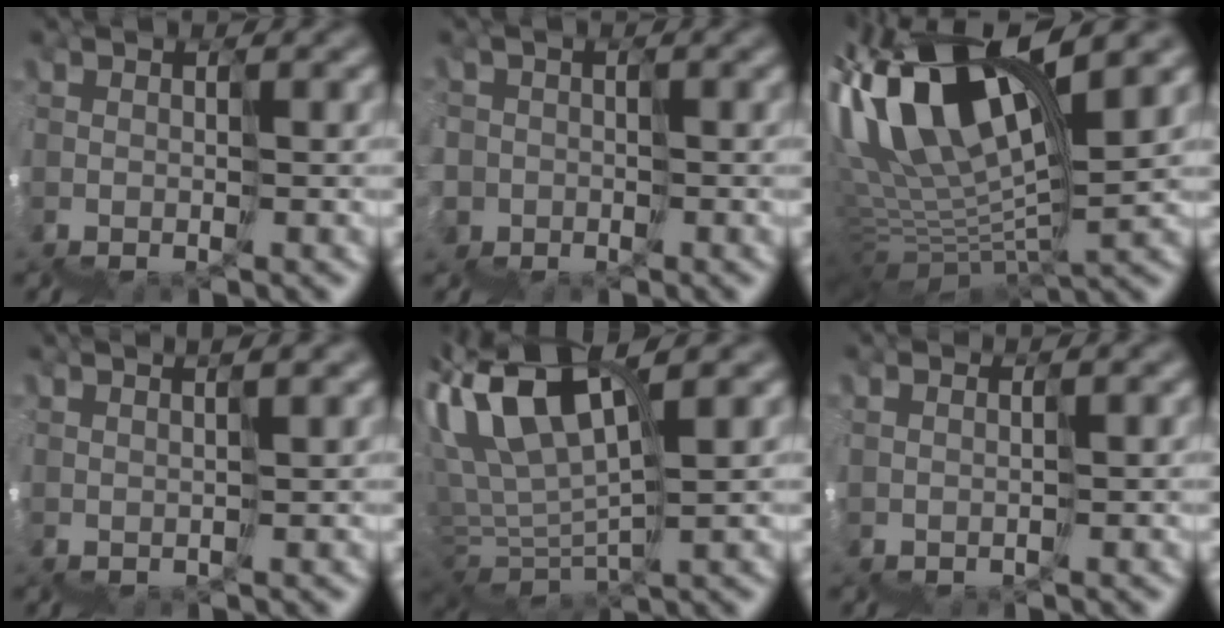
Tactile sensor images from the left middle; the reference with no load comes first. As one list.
[{"total": 3.3, "force": [-0.7, 2.2, -2.4], "torque": [0.035, 0.009, -0.003]}, {"total": 9.7, "force": [6.1, 2.5, 7.1], "torque": [-0.190, 0.039, 0.108]}, {"total": 3.2, "force": [2.4, 0.8, 2.0], "torque": [-0.010, 0.043, 0.037]}, {"total": 4.2, "force": [3.6, 1.0, 1.8], "torque": [-0.073, 0.033, 0.057]}, {"total": 0.7, "force": [0.4, -0.5, -0.2], "torque": [0.011, 0.013, 0.006]}]